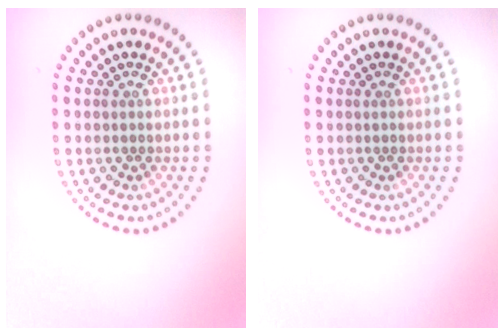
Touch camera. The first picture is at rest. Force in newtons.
{"total": 0.0}